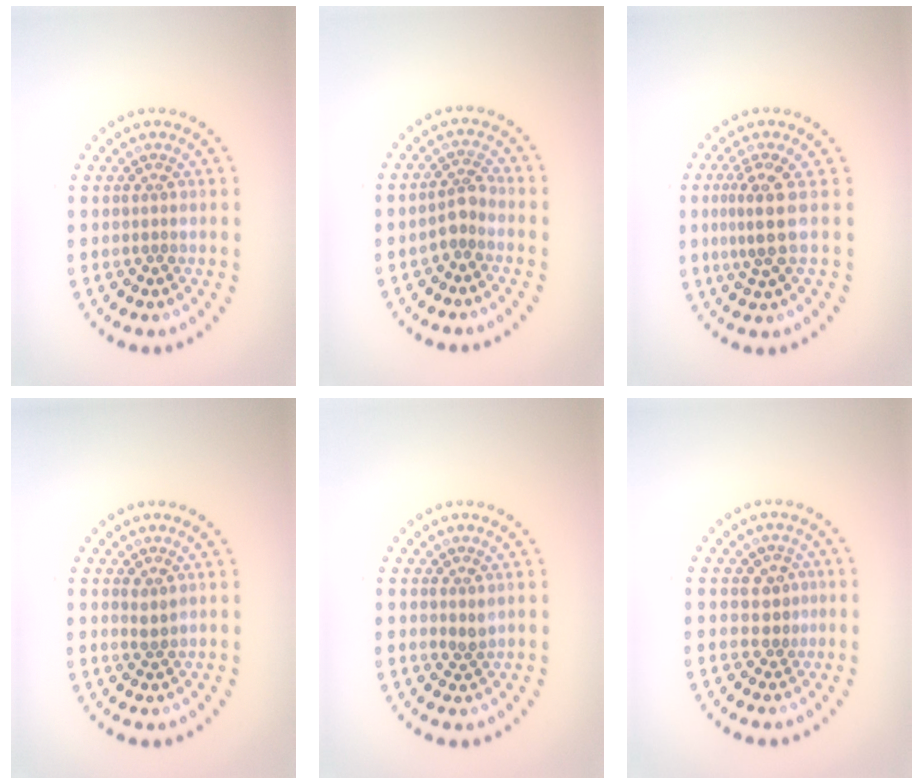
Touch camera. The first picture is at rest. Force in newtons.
{"total": 1.9, "press": 1.4, "slide": 1.2}
{"total": 3.0, "press": 2.3, "slide": 1.9}
{"total": 1.0, "press": 0.9, "slide": 0.4}
{"total": 1.0, "press": 0.9, "slide": 0.4}
{"total": 1.6, "press": 1.4, "slide": 0.9}